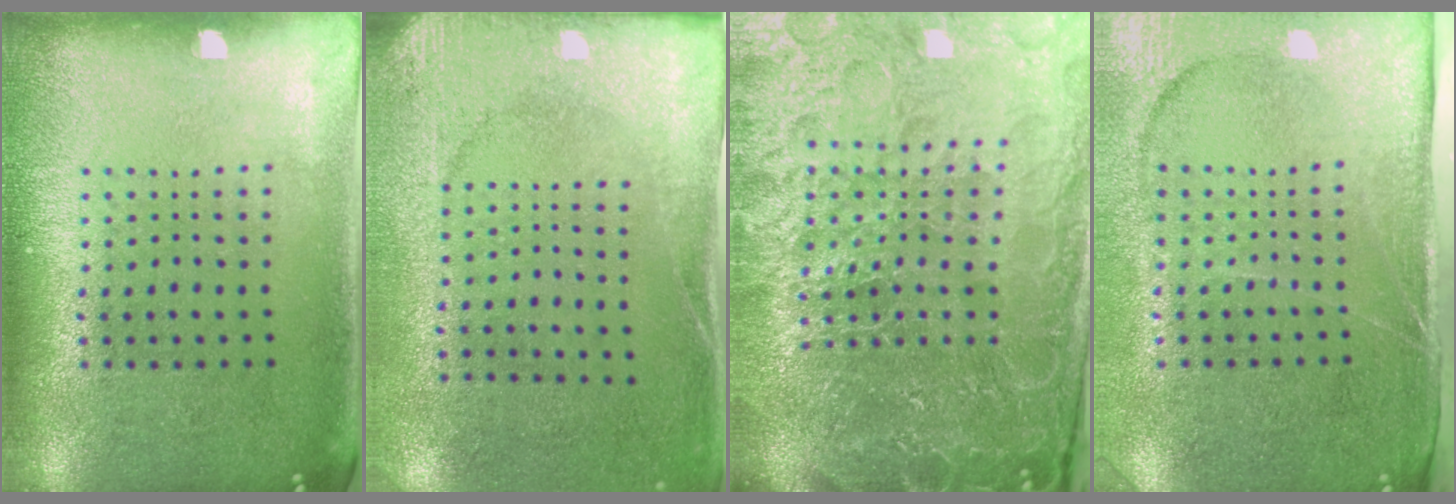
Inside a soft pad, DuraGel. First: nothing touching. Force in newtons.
{"total": 2.6, "press": 2.0, "slide": 1.6}
{"total": 6.2, "press": 5.5, "slide": 2.8}
{"total": 4.0, "press": 3.4, "slide": 2.2}